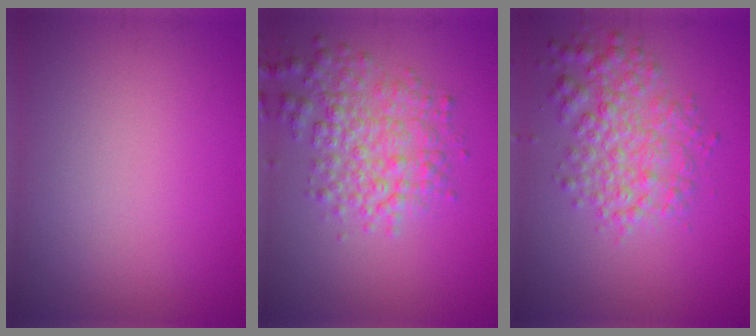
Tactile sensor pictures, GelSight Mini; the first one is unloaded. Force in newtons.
{"total": 4.5, "press": 4.5, "slide": 0.1}
{"total": 4.3, "press": 4.3, "slide": 0.1}